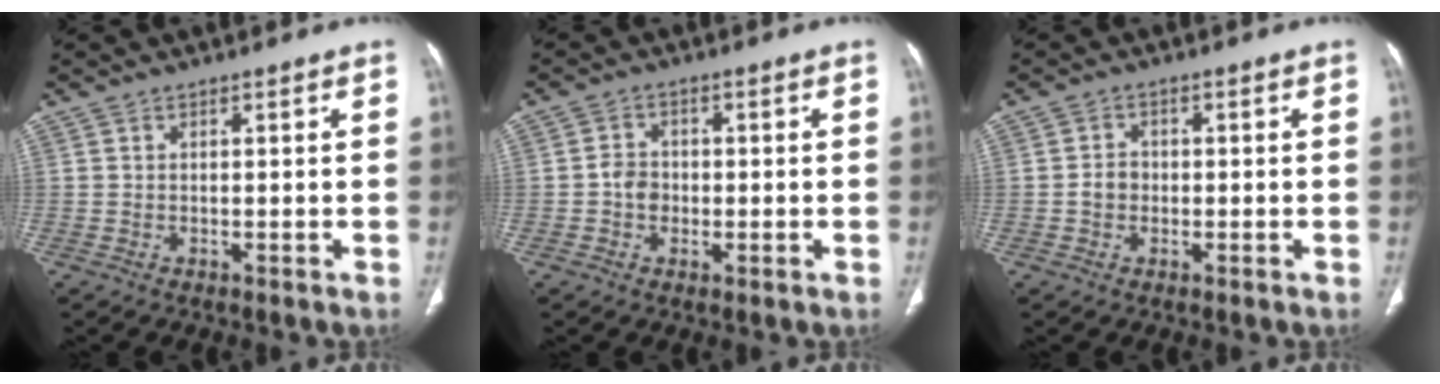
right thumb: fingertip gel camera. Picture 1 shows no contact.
{"total": 3.5, "force": [-0.5, 3.0, 1.8], "torque": [-0.016, 0.009, -0.015]}
{"total": 2.6, "force": [-0.4, 2.3, 1.3], "torque": [-0.012, 0.010, -0.012]}